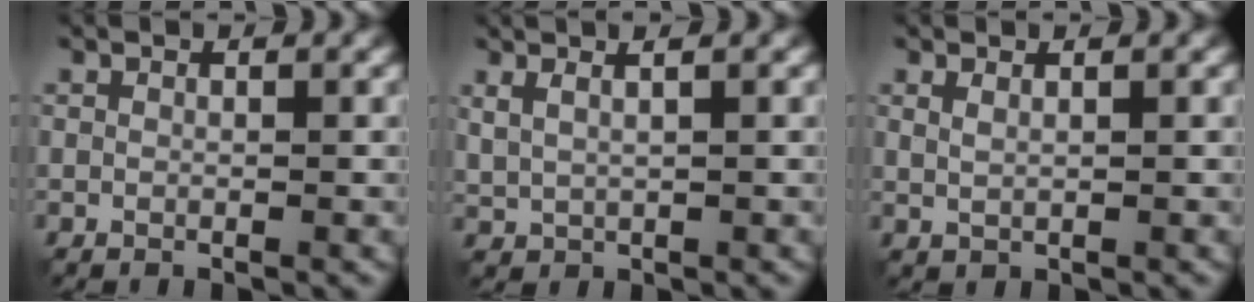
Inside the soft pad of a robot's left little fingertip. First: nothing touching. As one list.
[{"total": 2.3, "force": [1.5, 0.7, 1.6], "torque": [-0.025, 0.003, 0.021]}, {"total": 0.8, "force": [0.4, 0.2, 0.7], "torque": [-0.017, -0.005, 0.010]}]